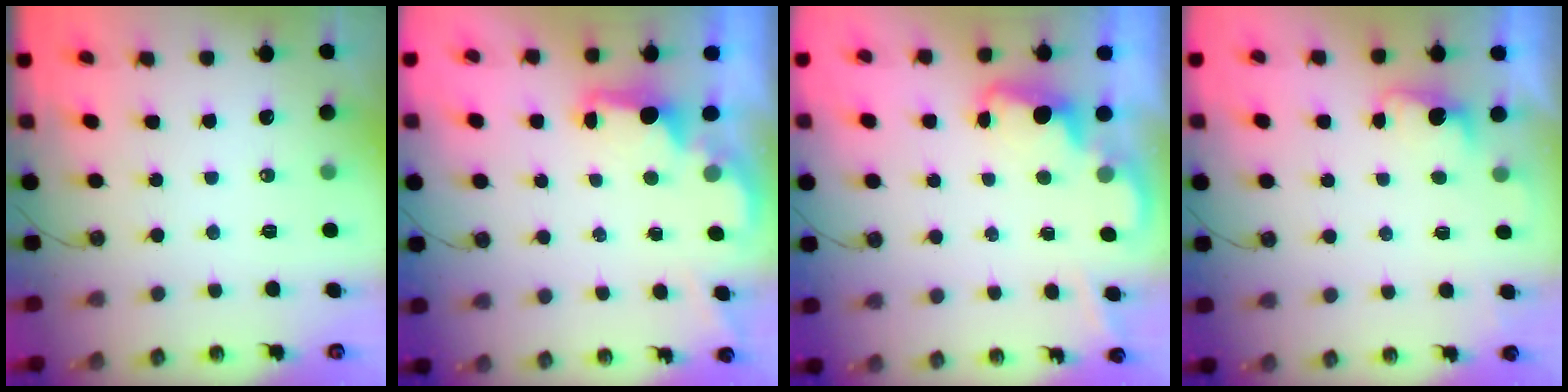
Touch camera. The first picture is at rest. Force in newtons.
{"total": 1.6, "press": 1.5, "slide": 0.6}
{"total": 2.0, "press": 1.9, "slide": 0.6}
{"total": 1.9, "press": 1.6, "slide": 0.9}